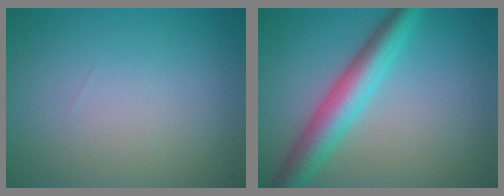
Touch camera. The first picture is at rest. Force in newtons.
{"total": 5.3, "press": 5.3, "slide": 0.2}